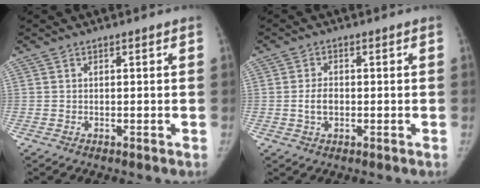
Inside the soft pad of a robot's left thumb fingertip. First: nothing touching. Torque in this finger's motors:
{"motor_torque": [0.61, 0.58, 0.53, -0.63, 0.06]}